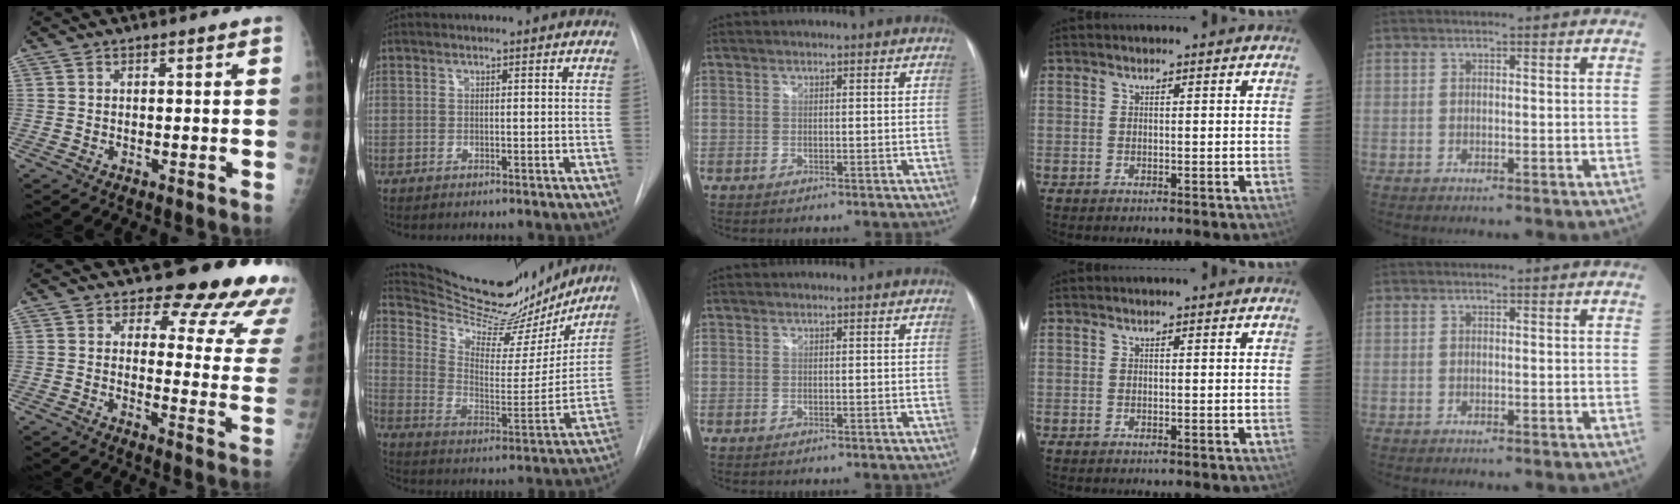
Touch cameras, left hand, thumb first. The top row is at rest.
{"thumb": {"total": 18.7, "force": [16.8, 6.2, 5.2], "torque": [-0.011, -0.138, 0.171]}, "index": {"total": 22.9, "force": [21.1, 5.2, 7.0], "torque": [-0.112, -0.037, 0.308]}}